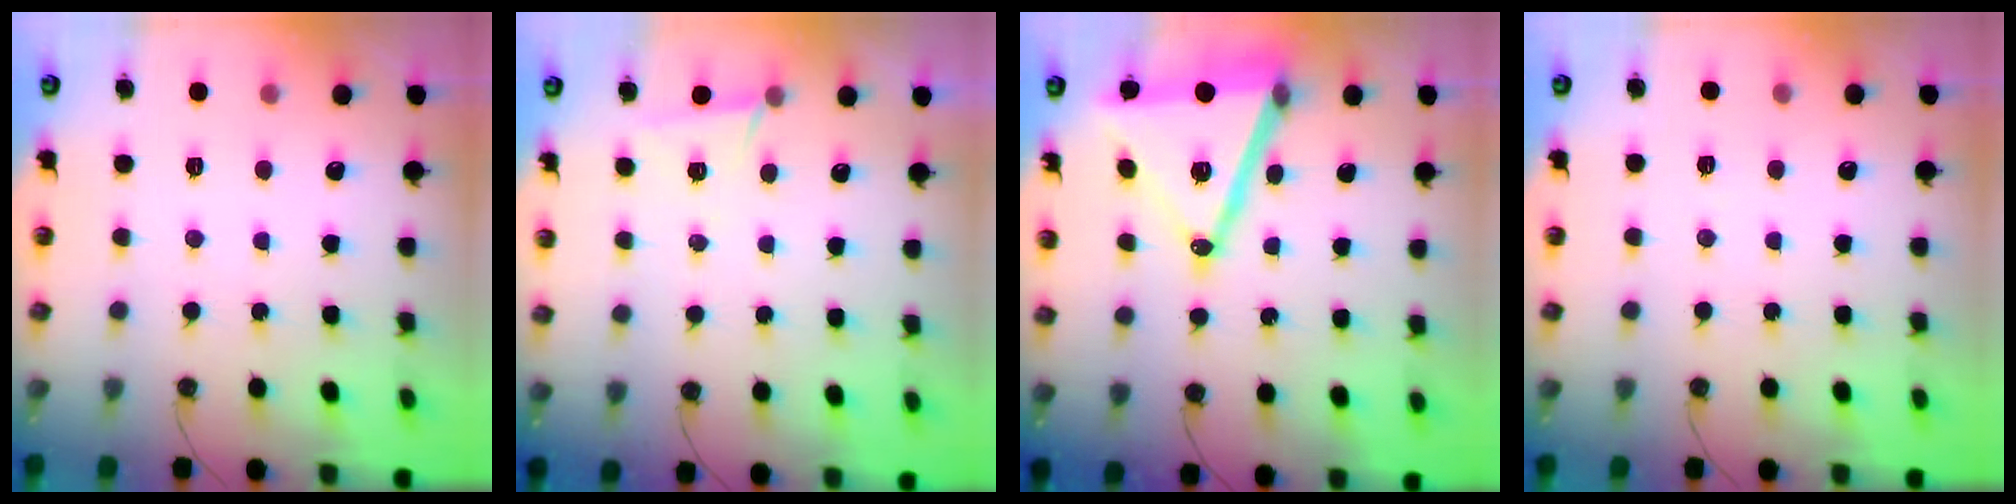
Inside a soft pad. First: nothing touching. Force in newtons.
{"total": 5.5, "press": 3.2, "slide": 4.4}
{"total": 20.5, "press": 20.1, "slide": 3.9}
{"total": 4.6, "press": 1.9, "slide": 4.2}